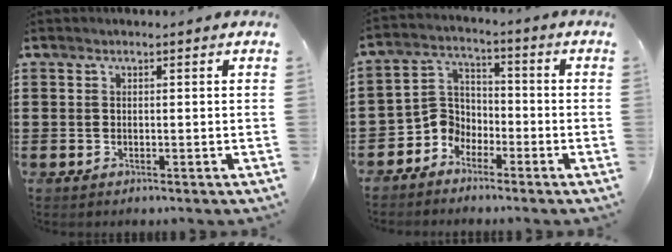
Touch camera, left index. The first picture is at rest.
{"total": 5.3, "force": [-3.8, 3.6, 0.6], "torque": [-0.043, 0.005, -0.086]}